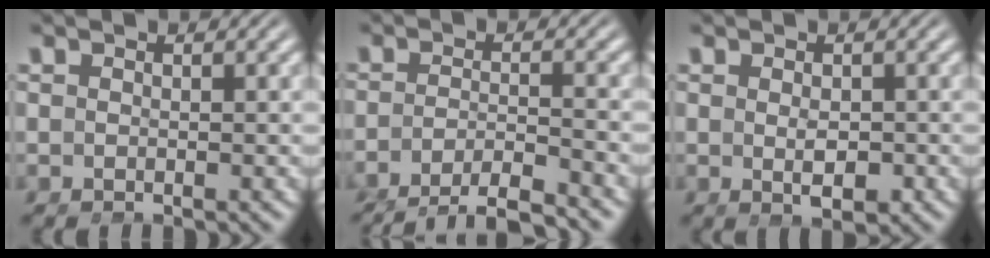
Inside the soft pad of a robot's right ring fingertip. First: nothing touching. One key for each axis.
{"total": 7.0, "fx": -6.6, "fy": 0.9, "fz": 2.3, "tx": -0.019, "ty": -0.009, "tz": -0.110}
{"total": 1.7, "fx": 0.1, "fy": 0.2, "fz": 1.7, "tx": -0.019, "ty": -0.008, "tz": 0.008}